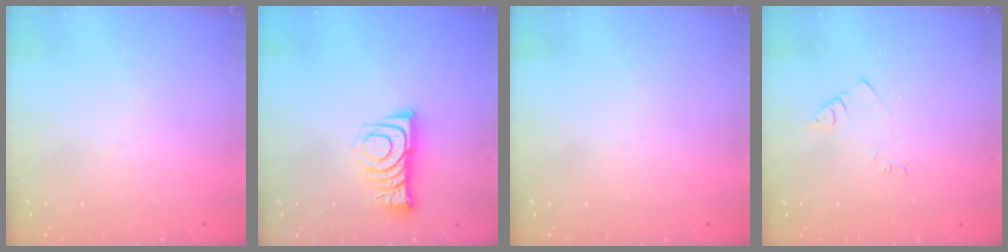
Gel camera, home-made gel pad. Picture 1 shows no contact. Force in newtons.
{"total": 8.9, "press": 8.8, "slide": 0.9}
{"total": 0.0}
{"total": 2.7, "press": 2.7, "slide": 0.4}